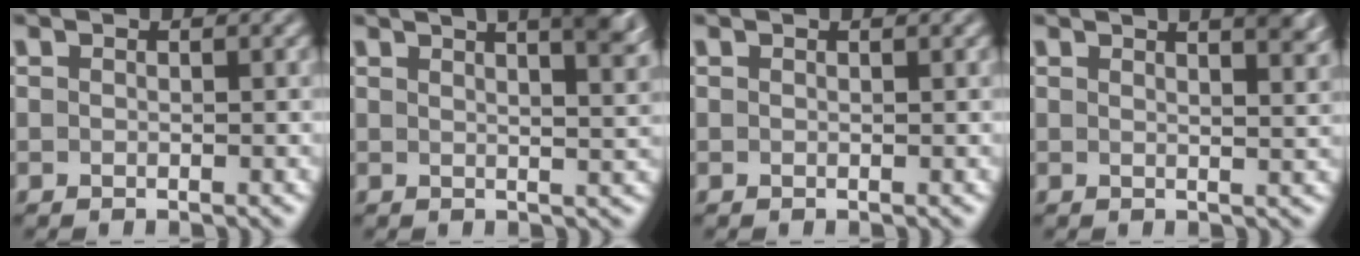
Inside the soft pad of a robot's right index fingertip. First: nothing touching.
{"total": 9.6, "force": [5.3, 3.3, 7.3], "torque": [-0.071, 0.021, 0.074]}
{"total": 0.0}
{"total": 4.8, "force": [3.0, 0.5, 3.7], "torque": [-0.034, 0.003, 0.047]}